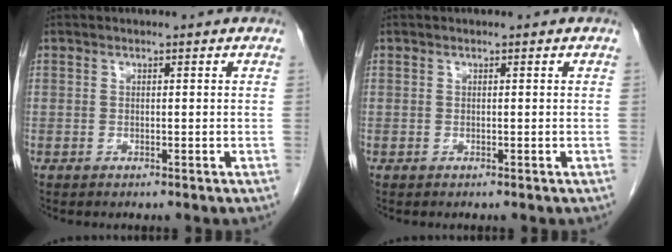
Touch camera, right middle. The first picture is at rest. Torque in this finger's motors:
{"motor_torque": [0.02, 0.10, 0.00, 0.00]}